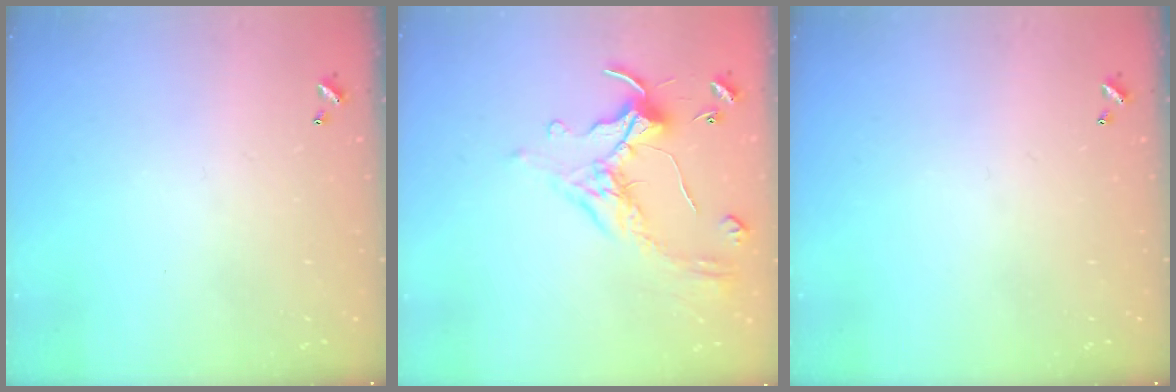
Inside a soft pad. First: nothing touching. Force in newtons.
{"total": 1.4, "press": 1.2, "slide": 0.7}
{"total": 0.0}